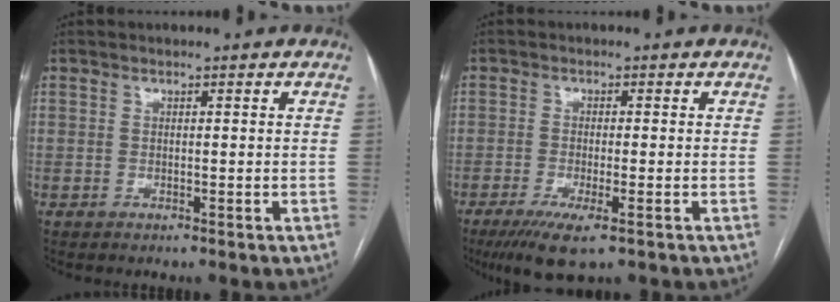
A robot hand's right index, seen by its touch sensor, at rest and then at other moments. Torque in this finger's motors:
{"motor_torque": [1.17, -0.52, 0.48, 0.11]}